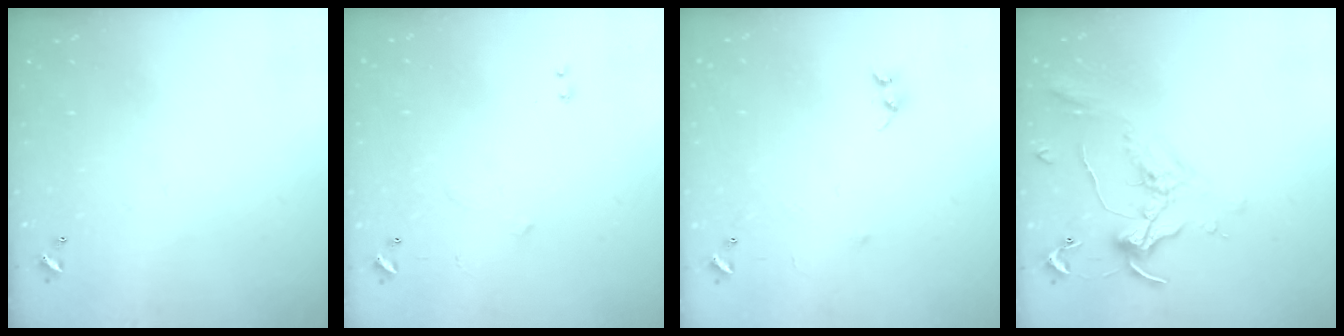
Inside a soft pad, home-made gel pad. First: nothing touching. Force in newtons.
{"total": 5.9, "press": 5.9, "slide": 0.8}
{"total": 6.4, "press": 6.4, "slide": 0.4}
{"total": 1.1, "press": 1.0, "slide": 0.4}